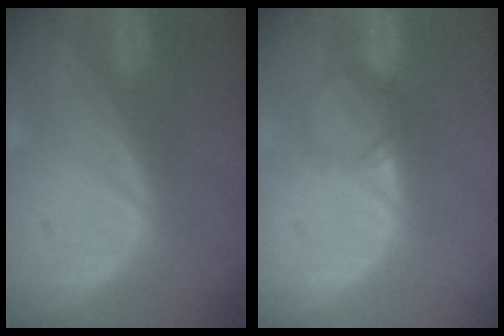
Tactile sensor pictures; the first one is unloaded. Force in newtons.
{"total": 3.1, "press": 2.7, "slide": 1.5}